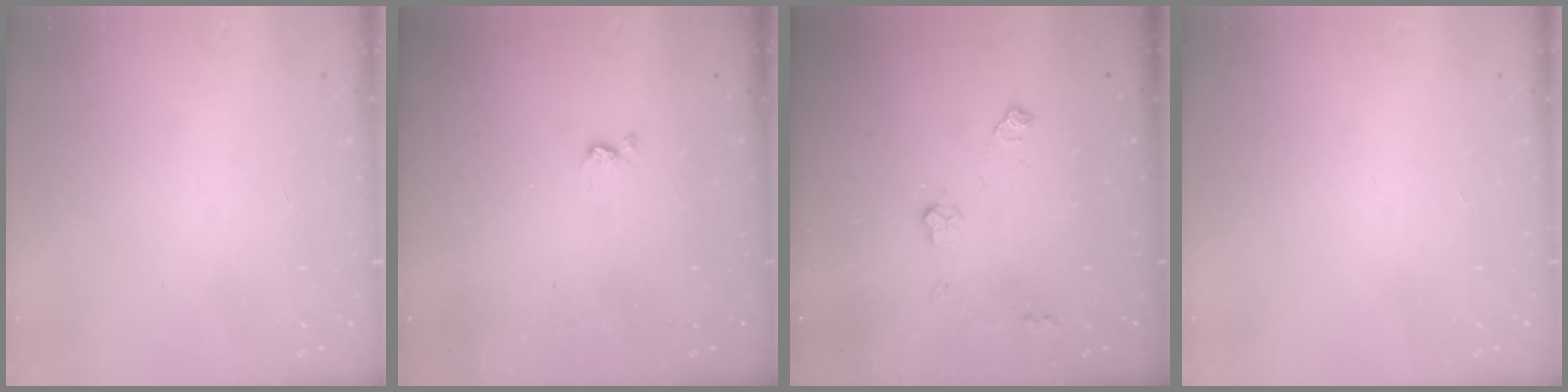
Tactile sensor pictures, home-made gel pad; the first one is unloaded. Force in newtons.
{"total": 3.2, "press": 3.2, "slide": 0.5}
{"total": 6.8, "press": 6.8, "slide": 0.3}
{"total": 0.0}